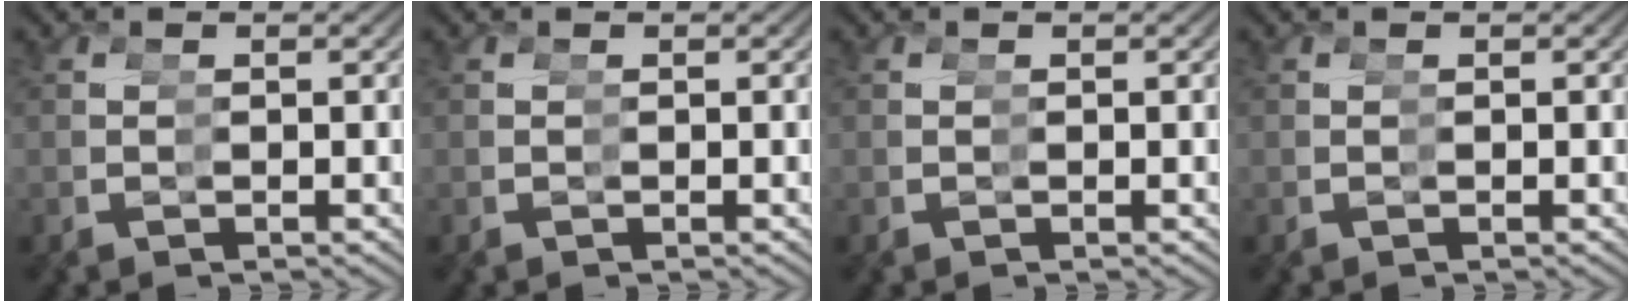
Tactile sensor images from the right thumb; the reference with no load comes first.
{"total": 0.0}
{"total": 0.0}
{"total": 0.0}